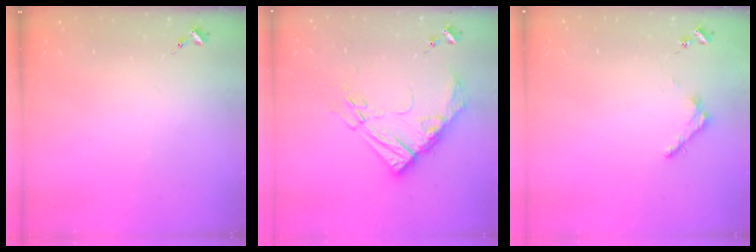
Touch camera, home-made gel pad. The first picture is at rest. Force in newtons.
{"total": 15.4, "press": 15.3, "slide": 1.6}
{"total": 3.2, "press": 3.2, "slide": 0.4}